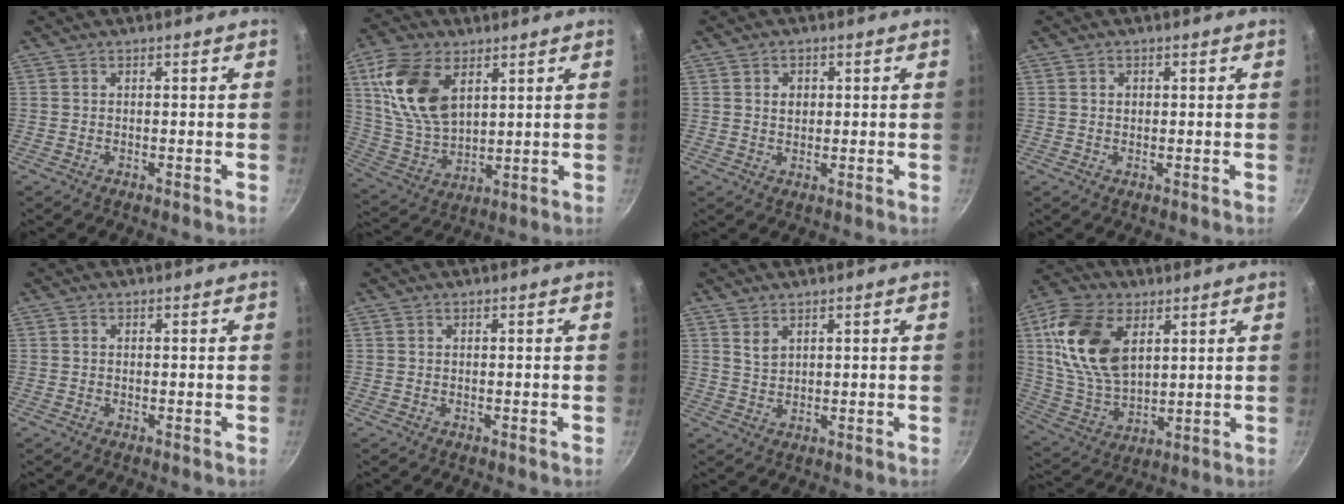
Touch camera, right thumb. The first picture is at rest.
{"total": 16.0, "force": [6.0, 9.6, 11.4], "torque": [-0.203, -0.018, 0.128]}
{"total": 2.8, "force": [0.6, 2.2, 1.5], "torque": [-0.013, -0.001, 0.010]}
{"total": 1.3, "force": [0.4, 1.1, 0.6], "torque": [-0.007, 0.003, 0.006]}
{"total": 0.0}
{"total": 0.0}
{"total": 2.6, "force": [1.6, 1.5, 1.3], "torque": [-0.023, -0.010, 0.035]}
{"total": 17.8, "force": [5.7, 11.0, 12.8], "torque": [-0.228, -0.012, 0.117]}